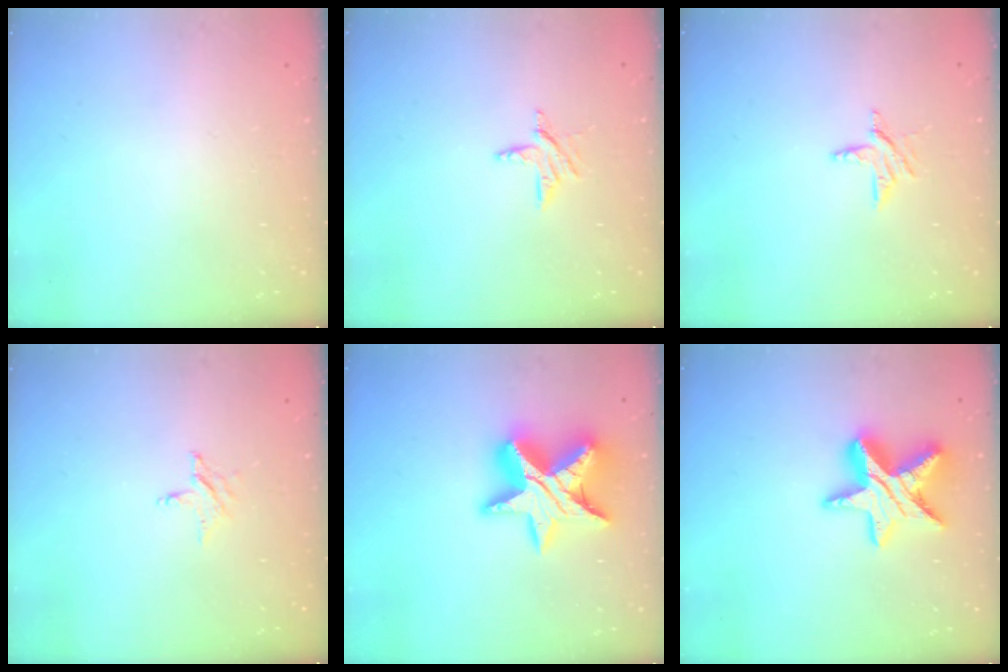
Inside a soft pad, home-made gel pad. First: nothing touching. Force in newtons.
{"total": 6.0, "press": 6.0, "slide": 0.4}
{"total": 6.0, "press": 6.0, "slide": 0.4}
{"total": 2.8, "press": 2.8, "slide": 0.3}
{"total": 17.1, "press": 17.1, "slide": 1.1}
{"total": 13.8, "press": 13.8, "slide": 1.0}